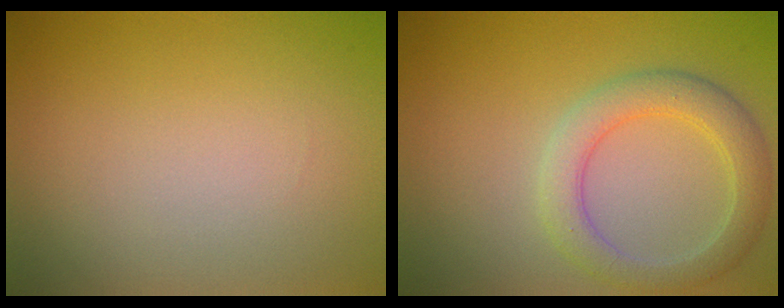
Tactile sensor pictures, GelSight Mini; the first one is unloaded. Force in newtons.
{"total": 4.0, "press": 3.9, "slide": 0.4}